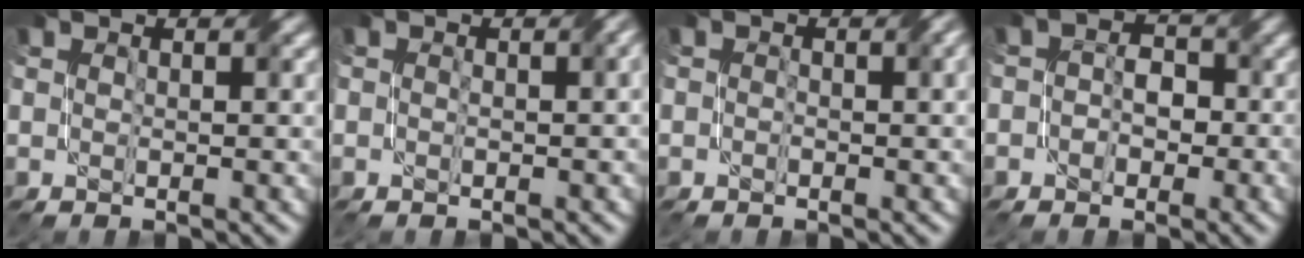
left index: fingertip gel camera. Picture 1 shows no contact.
{"total": 1.8, "force": [-0.5, 0.6, 1.6], "torque": [-0.018, -0.005, -0.003]}
{"total": 2.0, "force": [-0.4, 1.0, 1.7], "torque": [-0.019, -0.004, -0.005]}
{"total": 3.1, "force": [-1.1, 2.4, 1.6], "torque": [-0.004, 0.003, -0.024]}